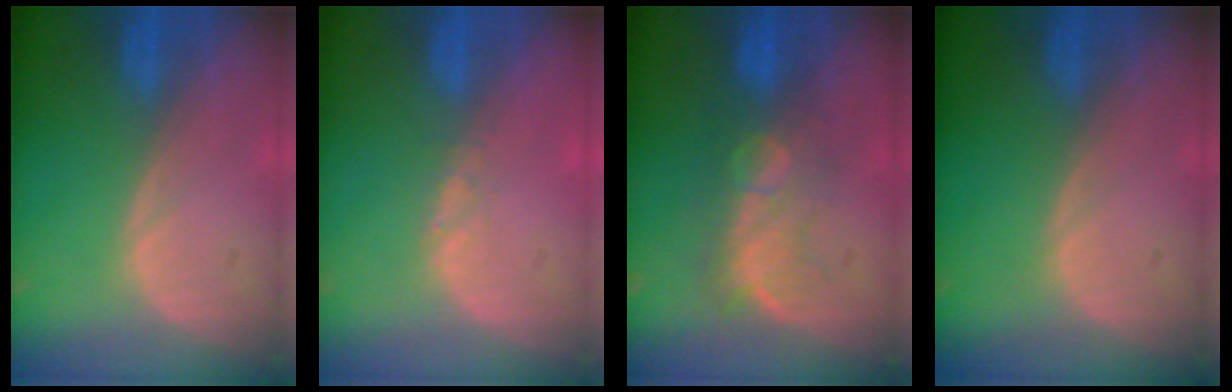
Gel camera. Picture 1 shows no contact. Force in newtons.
{"total": 0.9, "press": 0.8, "slide": 0.5}
{"total": 7.6, "press": 7.3, "slide": 2.1}
{"total": 0.0}